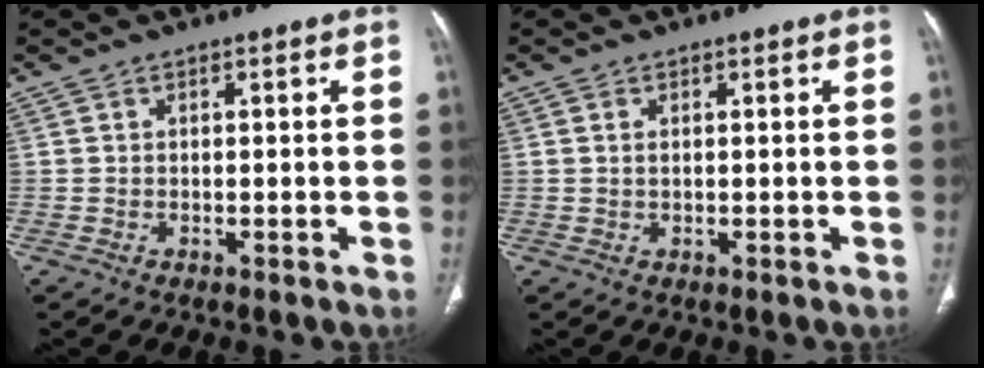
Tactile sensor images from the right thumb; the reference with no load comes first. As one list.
[{"total": 0.8, "force": [0.2, 0.4, 0.7], "torque": [-0.018, 0.002, 0.006]}]